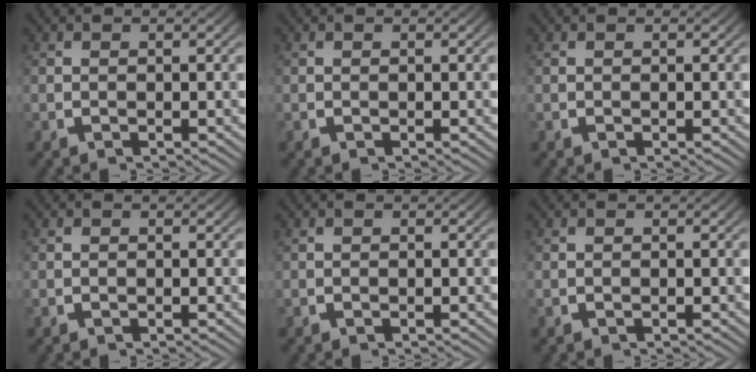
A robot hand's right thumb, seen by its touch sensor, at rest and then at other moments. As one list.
[{"total": 0.0}, {"total": 0.0}, {"total": 0.0}, {"total": 0.0}, {"total": 0.0}]